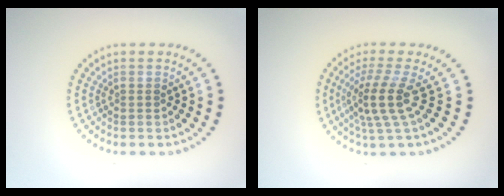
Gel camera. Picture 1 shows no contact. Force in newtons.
{"total": 3.8, "press": 2.7, "slide": 2.6}